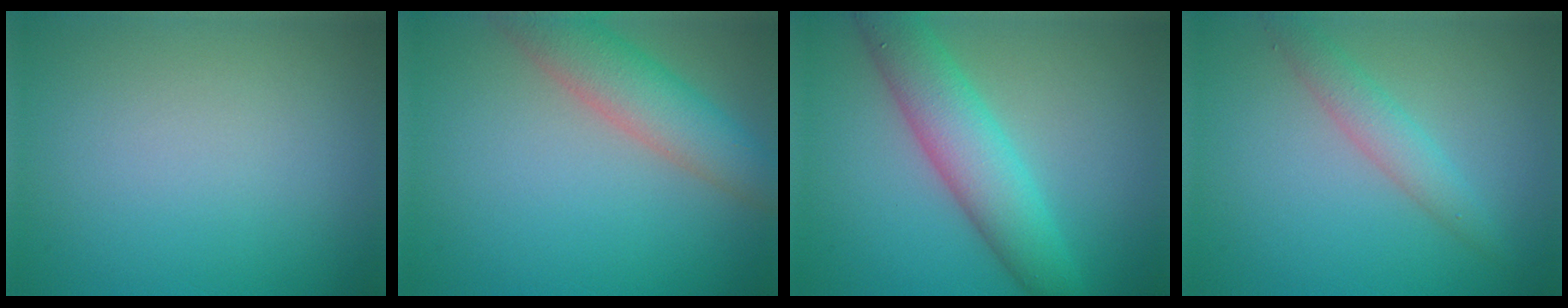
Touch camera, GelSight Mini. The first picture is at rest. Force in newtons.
{"total": 5.4, "press": 5.3, "slide": 0.6}
{"total": 6.1, "press": 6.1, "slide": 0.2}
{"total": 2.7, "press": 2.7, "slide": 0.2}